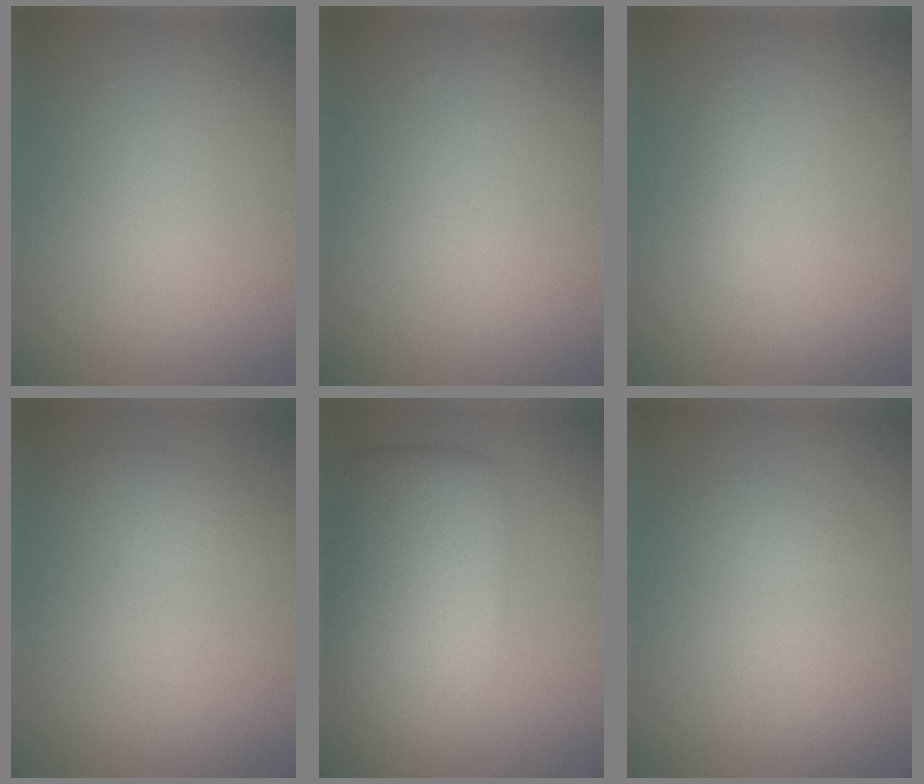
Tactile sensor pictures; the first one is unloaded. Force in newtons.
{"total": 0.0}
{"total": 0.7, "press": 0.7, "slide": 0.0}
{"total": 1.1, "press": 1.1, "slide": 0.1}
{"total": 10.1, "press": 10.1, "slide": 0.5}
{"total": 0.8, "press": 0.8, "slide": 0.1}